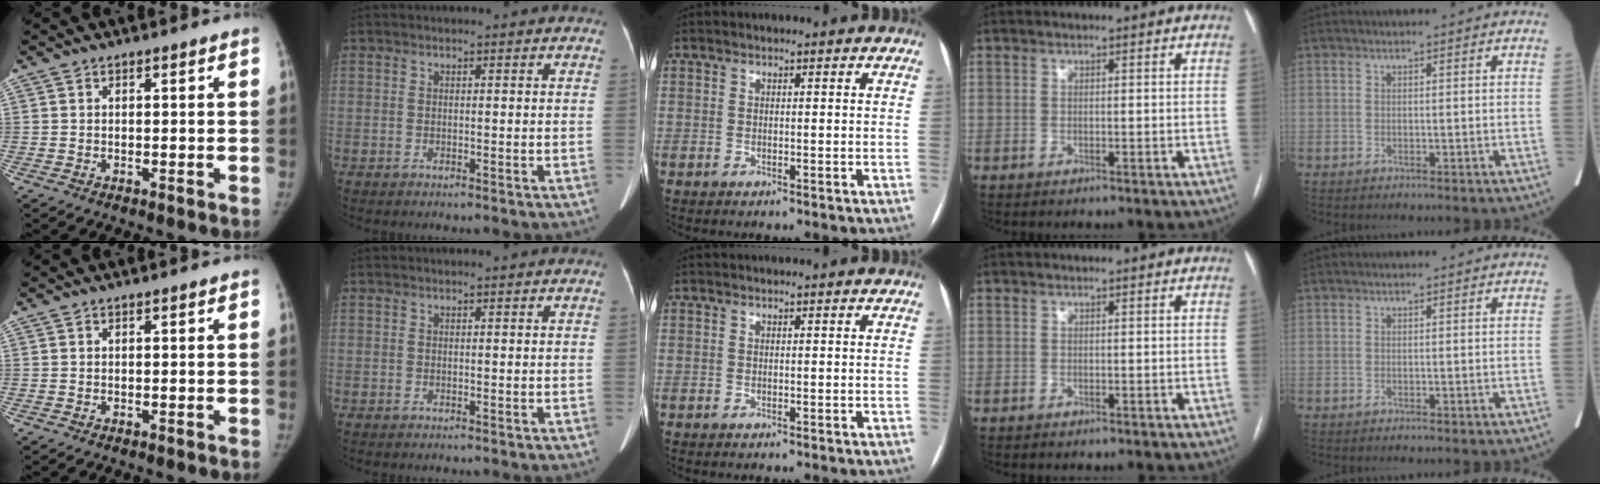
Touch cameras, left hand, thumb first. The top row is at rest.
{}